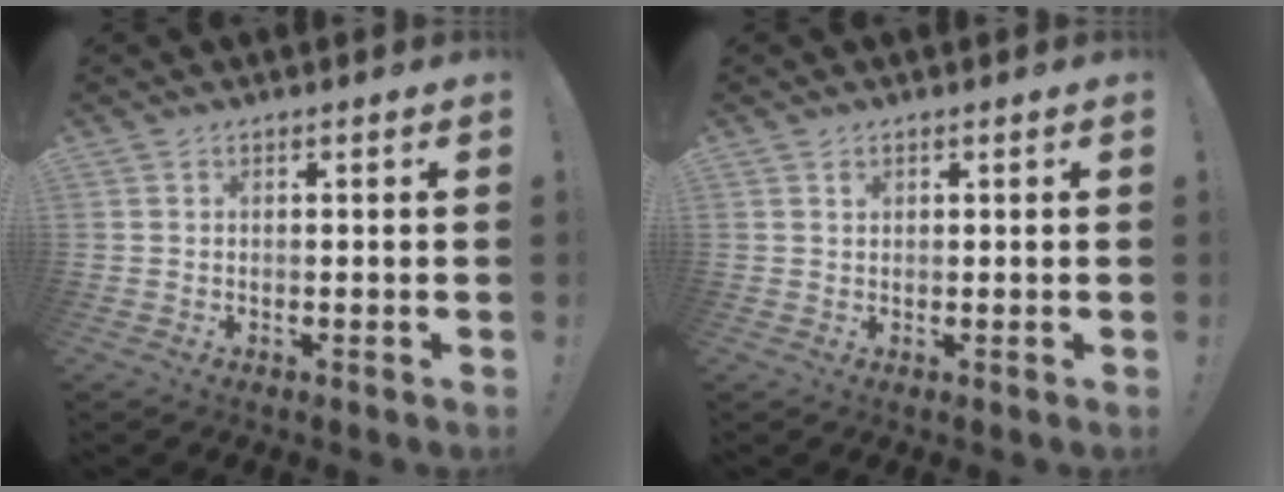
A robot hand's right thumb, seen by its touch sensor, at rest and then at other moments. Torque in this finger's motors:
{"motor_torque": [-0.02, 0.09, -0.09, 0.08, 0.02]}